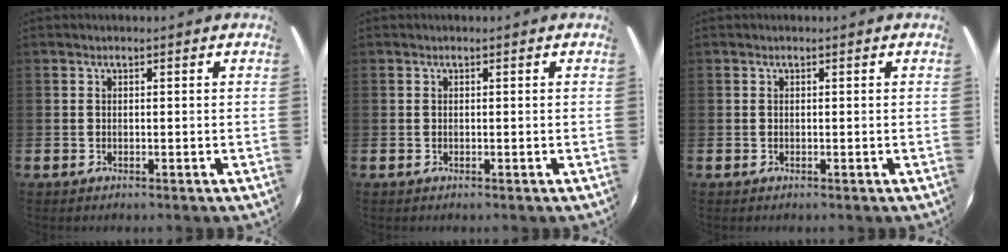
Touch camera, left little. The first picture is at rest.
{"total": 0.0}
{"total": 0.0}